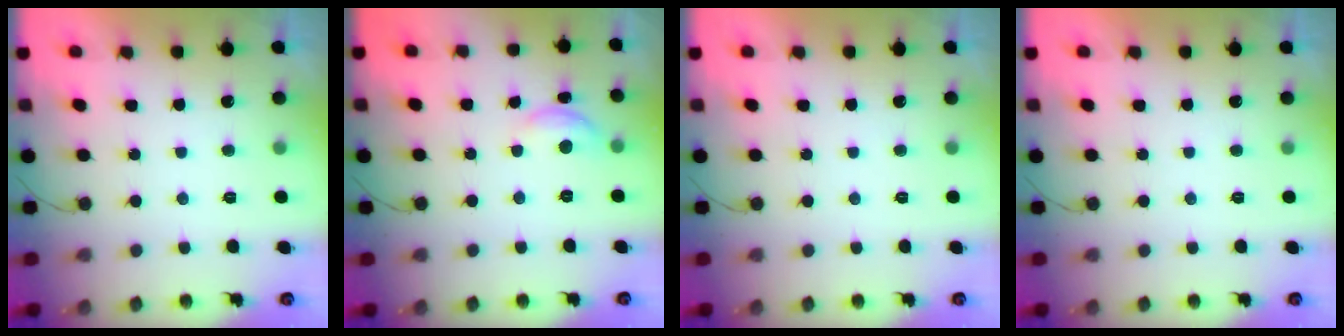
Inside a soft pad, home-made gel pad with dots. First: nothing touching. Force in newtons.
{"total": 7.7, "press": 7.7, "slide": 0.5}
{"total": 0.0}
{"total": 0.0}